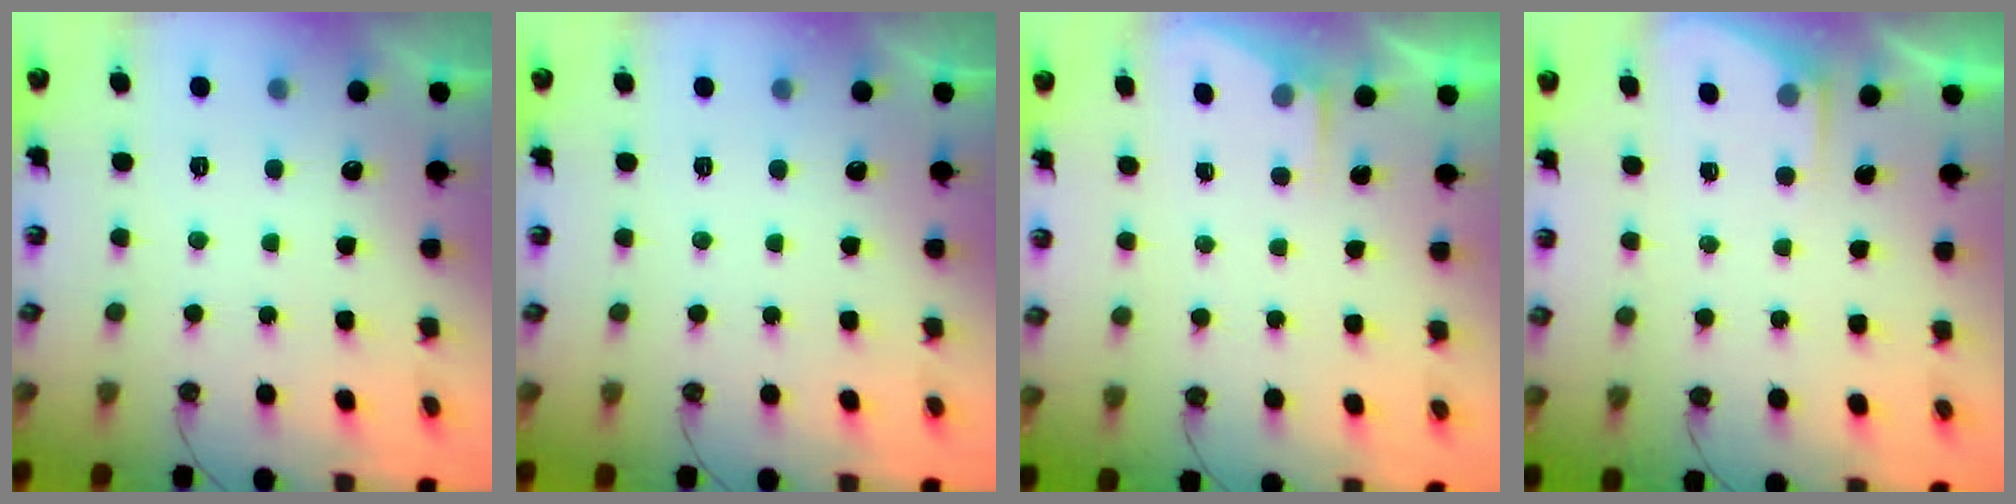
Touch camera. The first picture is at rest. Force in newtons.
{"total": 0.0}
{"total": 2.4, "press": 2.4, "slide": 0.4}
{"total": 2.7, "press": 2.7, "slide": 0.3}